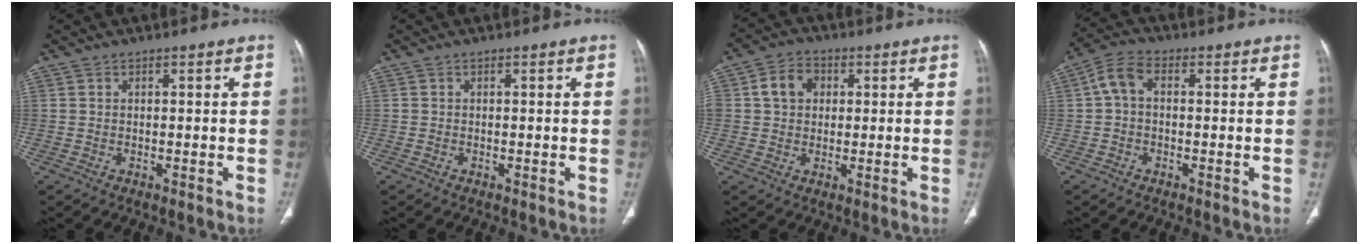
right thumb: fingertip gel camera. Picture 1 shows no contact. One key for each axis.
{"total": 0.0}
{"total": 6.7, "fx": 1.5, "fy": 5.3, "fz": 3.8, "tx": -0.050, "ty": 0.008, "tz": 0.021}
{"total": 5.0, "fx": 0.2, "fy": 3.2, "fz": 3.9, "tx": -0.072, "ty": 0.017, "tz": -0.006}